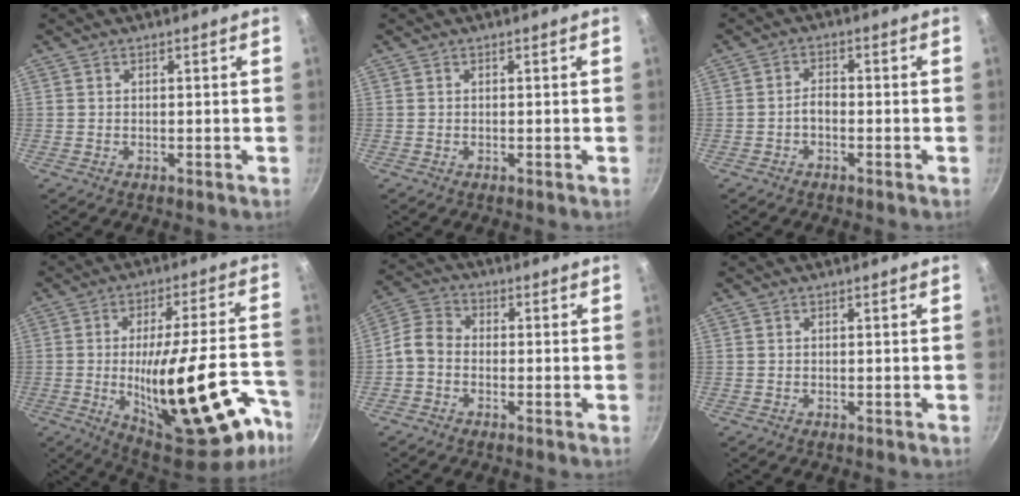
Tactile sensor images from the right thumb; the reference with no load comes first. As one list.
[{"total": 0.0}, {"total": 2.3, "force": [-1.1, 1.3, 1.6], "torque": [-0.023, 0.018, -0.023]}, {"total": 27.3, "force": [-10.8, 9.8, 23.1], "torque": [-0.287, 0.039, -0.140]}, {"total": 8.5, "force": [-2.2, 6.4, 5.1], "torque": [-0.093, 0.040, -0.066]}, {"total": 0.0}]